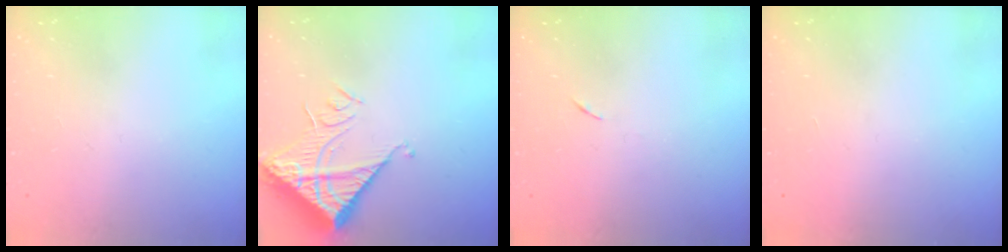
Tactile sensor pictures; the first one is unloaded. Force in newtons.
{"total": 13.1, "press": 13.0, "slide": 1.7}
{"total": 3.8, "press": 3.7, "slide": 0.7}
{"total": 1.5, "press": 1.5, "slide": 0.1}